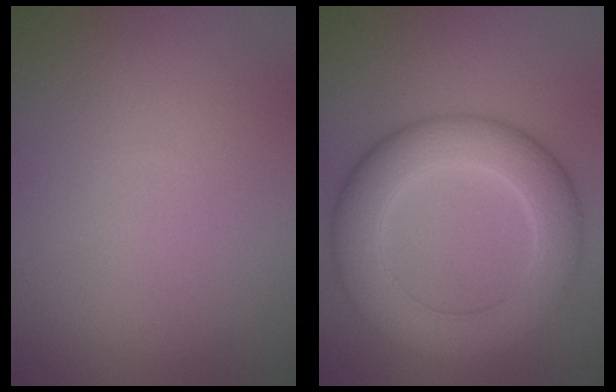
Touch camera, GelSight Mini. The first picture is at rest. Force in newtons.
{"total": 7.6, "press": 7.6, "slide": 0.1}